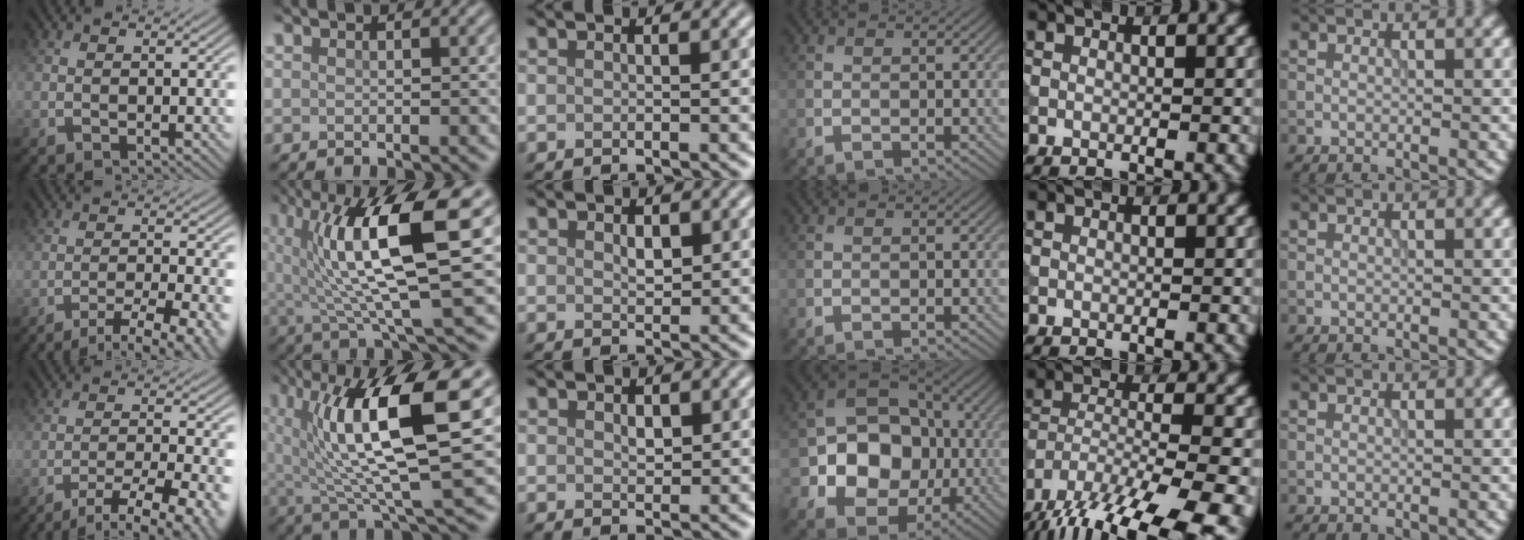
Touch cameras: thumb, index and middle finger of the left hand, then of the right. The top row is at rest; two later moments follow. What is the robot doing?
{"motion": "extract", "object": "tissue"}